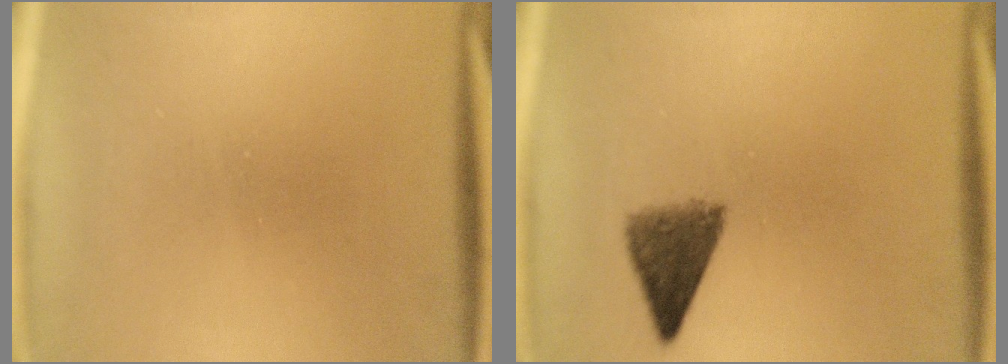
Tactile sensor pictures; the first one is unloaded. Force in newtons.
{"total": 5.0}